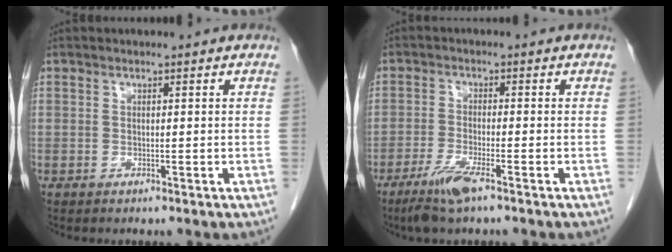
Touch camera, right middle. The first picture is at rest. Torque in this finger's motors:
{"motor_torque": [0.17, -0.04, 0.18, 0.06]}